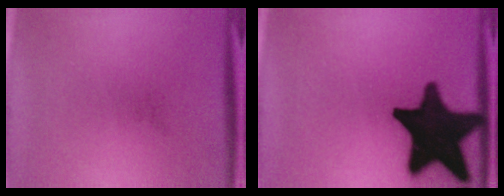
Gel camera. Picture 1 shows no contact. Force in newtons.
{"total": 20.2}